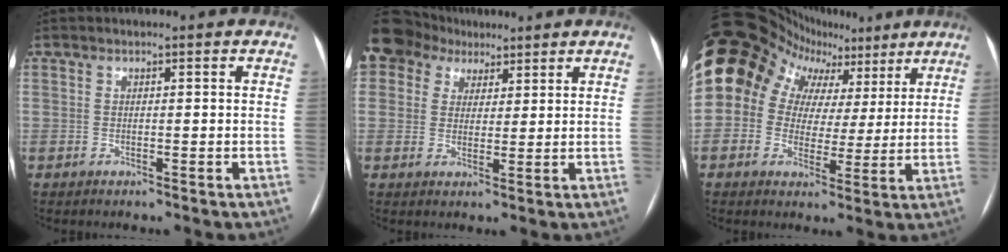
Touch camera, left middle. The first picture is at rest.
{"total": 12.0, "force": [7.3, 8.9, 3.3], "torque": [-0.106, 0.052, 0.139]}
{"total": 20.5, "force": [9.2, 15.7, 9.6], "torque": [-0.216, 0.094, 0.154]}